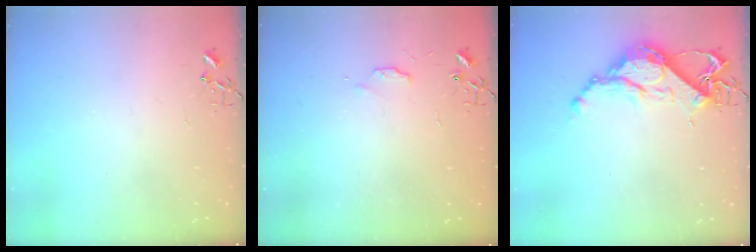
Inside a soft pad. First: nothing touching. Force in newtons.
{"total": 4.7, "press": 4.6, "slide": 0.7}
{"total": 12.8, "press": 12.7, "slide": 1.0}